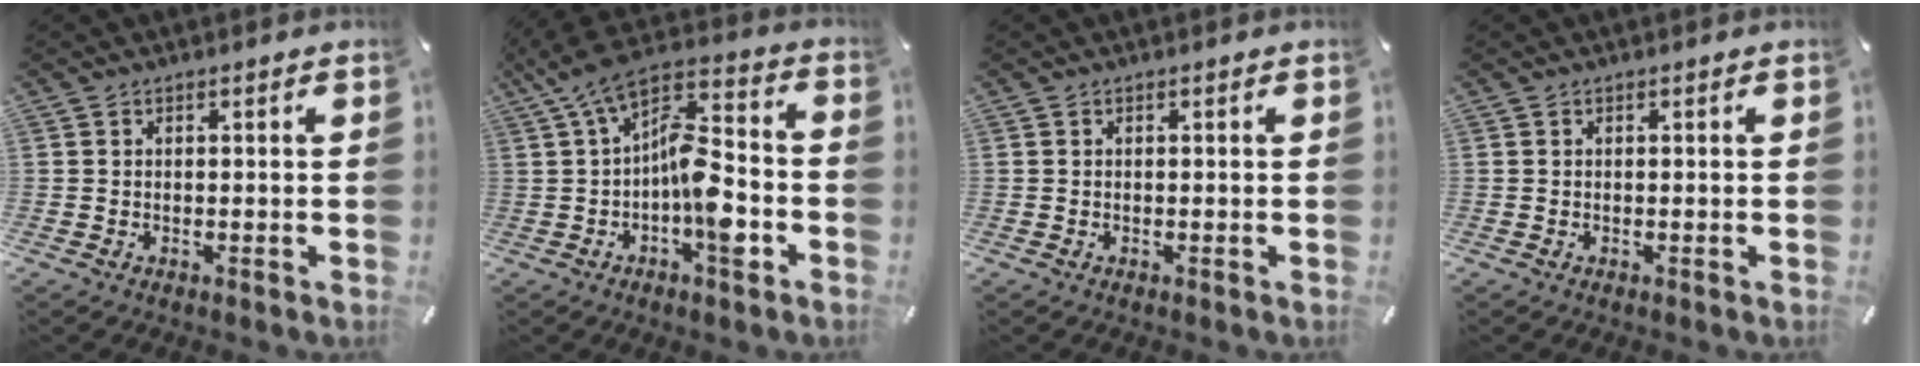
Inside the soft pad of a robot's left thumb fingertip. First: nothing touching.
{"total": 17.0, "force": [-3.6, 7.4, 14.8], "torque": [-0.259, 0.009, -0.065]}
{"total": 0.0}
{"total": 0.0}